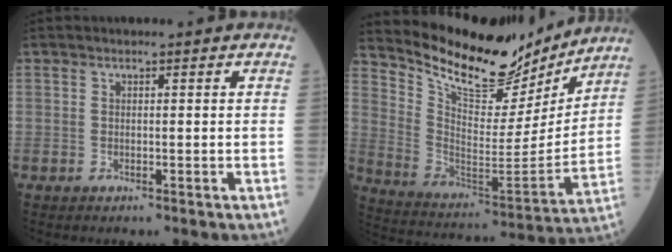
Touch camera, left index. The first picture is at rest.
{"total": 18.0, "force": [16.6, 4.3, 5.5], "torque": [-0.110, -0.041, 0.267]}